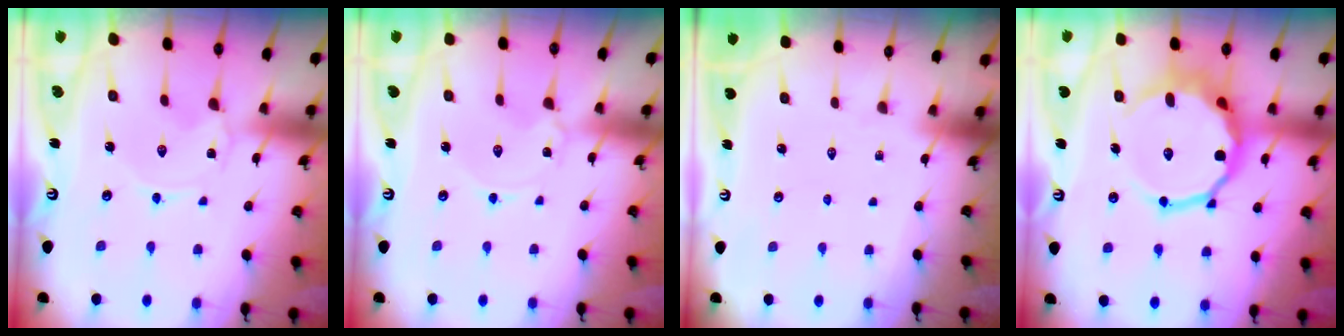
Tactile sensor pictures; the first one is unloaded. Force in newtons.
{"total": 1.9, "press": 1.9, "slide": 0.4}
{"total": 0.0}
{"total": 14.9, "press": 14.4, "slide": 3.5}